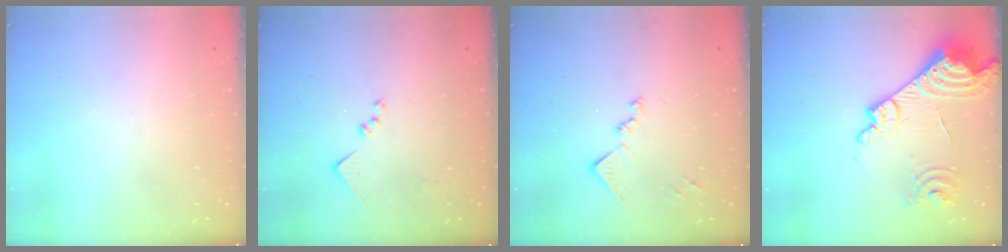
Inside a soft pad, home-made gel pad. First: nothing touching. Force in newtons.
{"total": 8.9, "press": 8.9, "slide": 0.3}
{"total": 9.6, "press": 9.6, "slide": 0.5}
{"total": 19.0, "press": 18.9, "slide": 1.8}